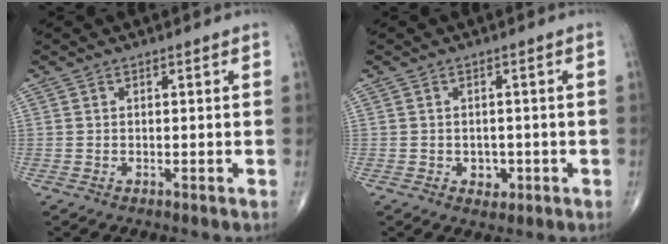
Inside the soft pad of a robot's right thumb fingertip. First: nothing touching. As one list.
[{"total": 2.5, "force": [-0.8, 2.0, 1.3], "torque": [-0.007, 0.002, -0.006]}]